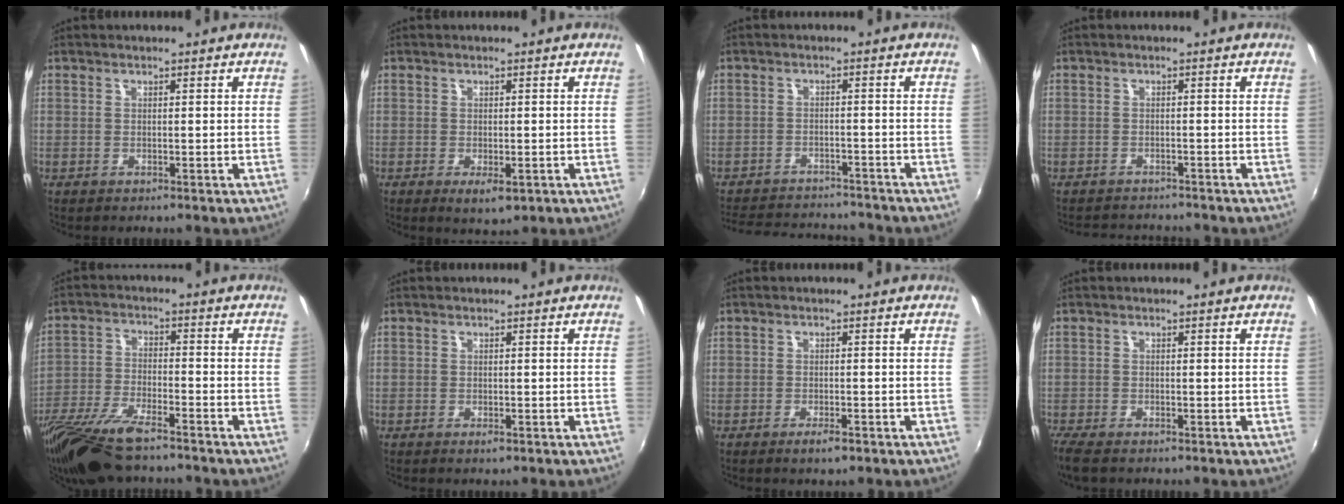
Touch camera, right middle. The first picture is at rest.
{"total": 3.2, "force": [-1.2, 1.3, 2.6], "torque": [-0.046, -0.011, -0.013]}
{"total": 12.7, "force": [-11.4, 4.1, 3.9], "torque": [-0.104, 0.022, -0.161]}
{"total": 4.7, "force": [-4.5, 1.2, 0.7], "torque": [-0.027, 0.002, -0.070]}
{"total": 15.4, "force": [-12.2, 3.7, 8.6], "torque": [-0.190, -0.040, -0.229]}
{"total": 0.7, "force": [-0.4, 0.2, 0.5], "torque": [-0.009, -0.001, -0.005]}
{"total": 2.3, "force": [-1.5, 0.5, 1.7], "torque": [-0.036, -0.003, -0.027]}
{"total": 4.0, "force": [-3.1, 1.0, 2.3], "torque": [-0.058, -0.017, -0.060]}